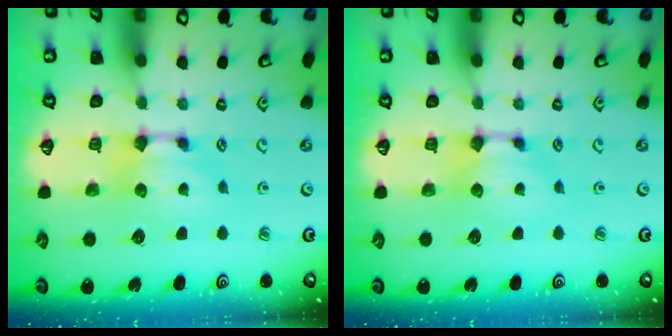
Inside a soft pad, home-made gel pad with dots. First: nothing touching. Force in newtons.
{"total": 0.0}